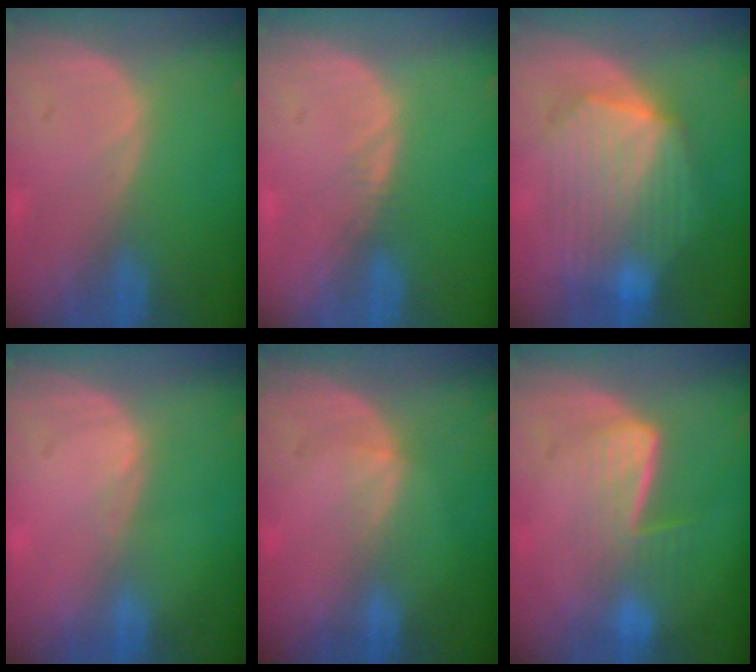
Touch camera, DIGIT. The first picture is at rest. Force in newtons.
{"total": 0.8, "press": 0.8, "slide": 0.1}
{"total": 10.3, "press": 10.3, "slide": 0.9}
{"total": 0.6, "press": 0.5, "slide": 0.4}
{"total": 1.7, "press": 1.3, "slide": 1.1}
{"total": 6.9, "press": 5.8, "slide": 3.7}